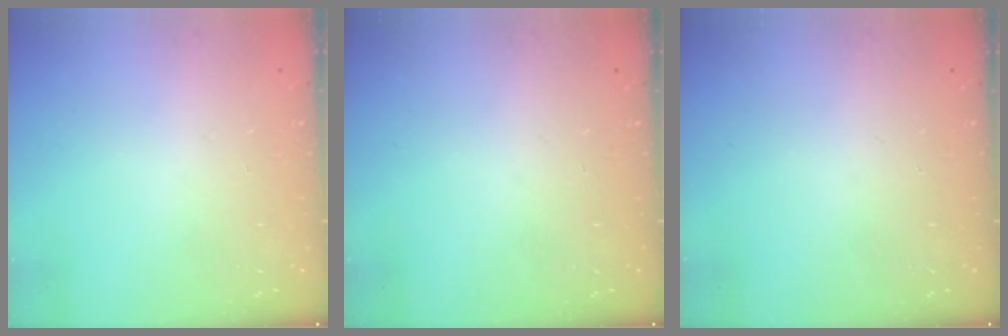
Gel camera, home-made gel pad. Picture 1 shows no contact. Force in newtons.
{"total": 0.0}
{"total": 0.0}